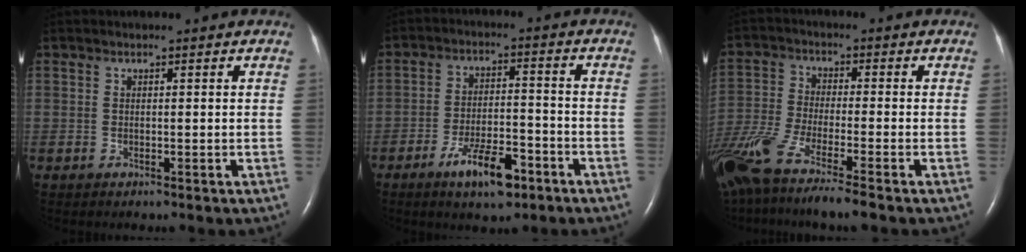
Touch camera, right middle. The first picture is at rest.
{"total": 8.4, "force": [-5.1, 2.5, 6.1], "torque": [-0.112, -0.003, -0.084]}
{"total": 13.7, "force": [-10.5, 0.2, 8.7], "torque": [-0.185, -0.044, -0.191]}